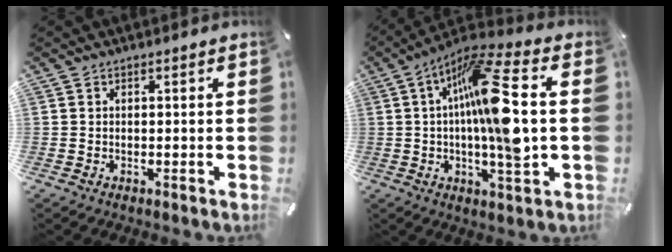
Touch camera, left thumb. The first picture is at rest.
{"total": 17.0, "force": [0.6, 3.6, 16.6], "torque": [-0.301, -0.005, 0.000]}